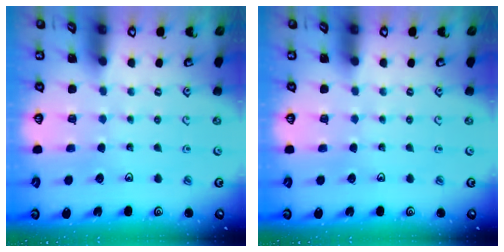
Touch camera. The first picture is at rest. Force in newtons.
{"total": 0.0}